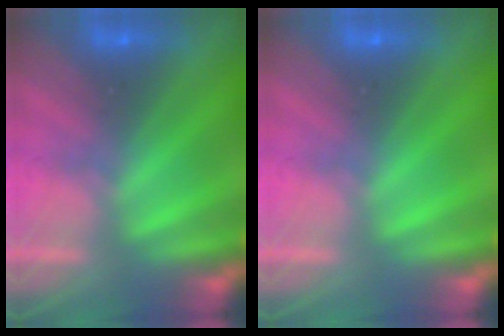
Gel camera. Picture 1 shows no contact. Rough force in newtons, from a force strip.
{"total": 0.0}